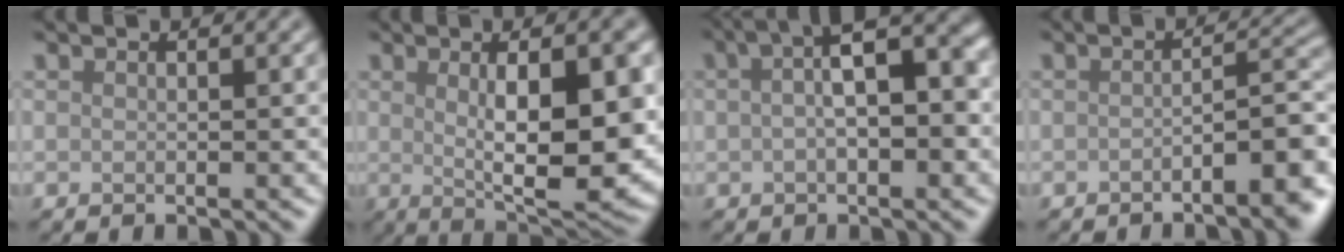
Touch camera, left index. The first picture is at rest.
{"total": 10.5, "force": [0.7, 3.1, 10.0], "torque": [-0.143, -0.009, 0.016]}
{"total": 7.9, "force": [1.5, 3.2, 7.1], "torque": [-0.102, 0.023, 0.018]}
{"total": 5.9, "force": [-2.5, 1.8, 5.1], "torque": [-0.053, 0.011, -0.037]}